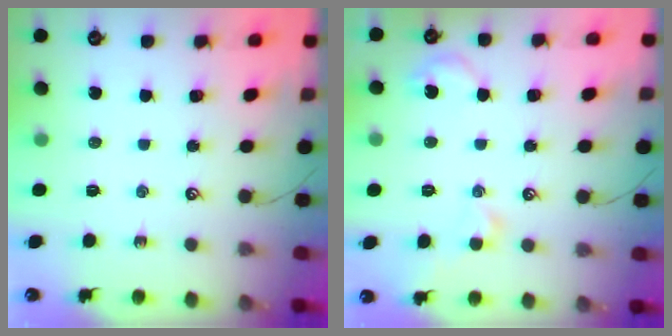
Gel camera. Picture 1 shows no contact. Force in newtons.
{"total": 2.7, "press": 2.7, "slide": 0.0}